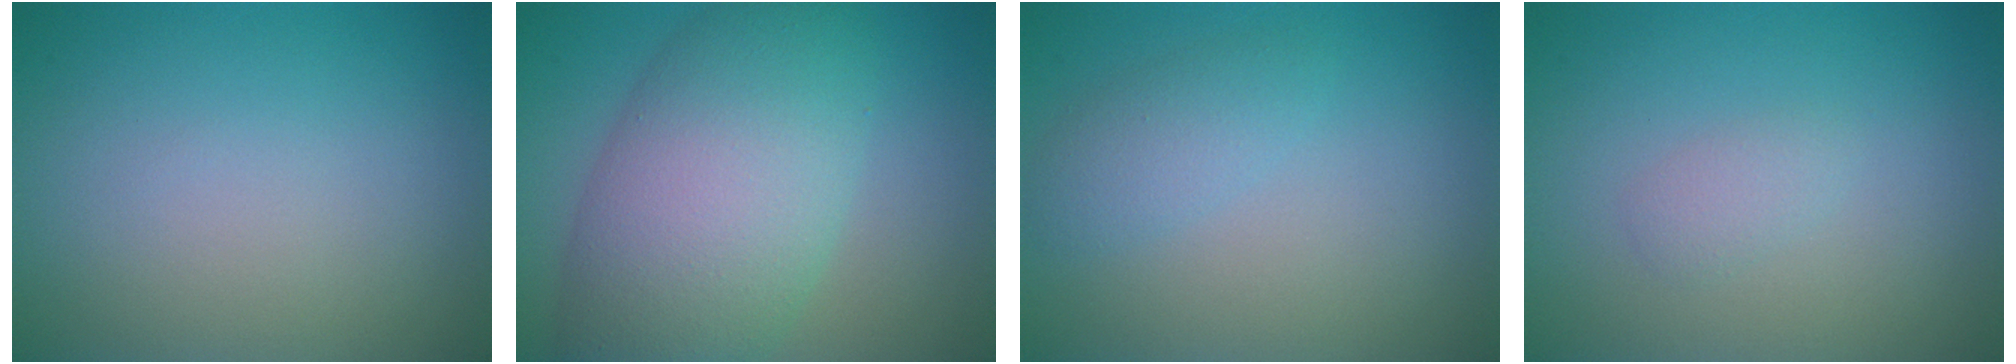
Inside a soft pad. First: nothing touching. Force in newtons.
{"total": 10.2, "press": 10.2, "slide": 0.1}
{"total": 1.9, "press": 1.9, "slide": 0.1}
{"total": 1.1, "press": 1.1, "slide": 0.1}